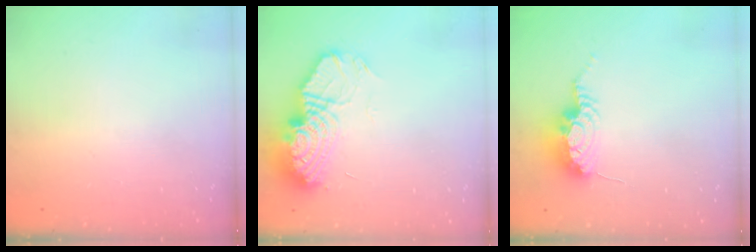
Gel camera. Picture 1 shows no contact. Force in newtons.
{"total": 15.0, "press": 15.0, "slide": 1.4}
{"total": 8.4, "press": 8.4, "slide": 1.0}